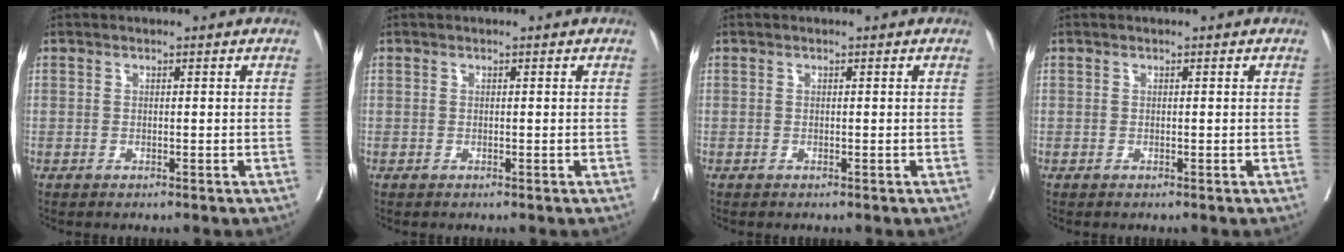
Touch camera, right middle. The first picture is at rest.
{"total": 0.0}
{"total": 0.0}
{"total": 0.0}